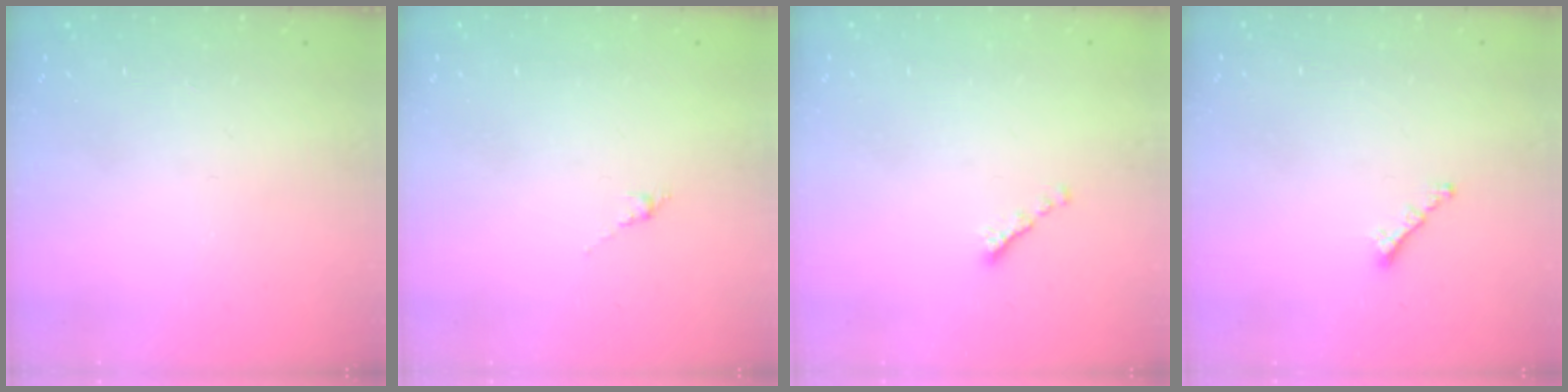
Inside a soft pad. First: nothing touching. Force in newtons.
{"total": 0.0}
{"total": 0.0}
{"total": 1.6, "press": 1.5, "slide": 0.5}